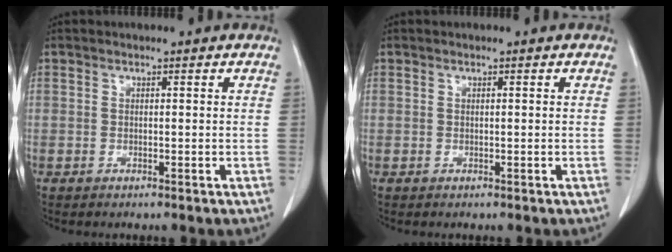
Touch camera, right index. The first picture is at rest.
{"total": 0.0}